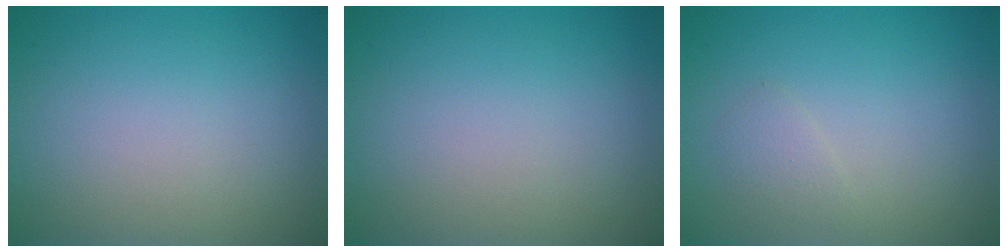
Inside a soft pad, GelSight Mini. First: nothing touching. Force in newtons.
{"total": 0.0}
{"total": 1.0, "press": 1.0, "slide": 0.0}